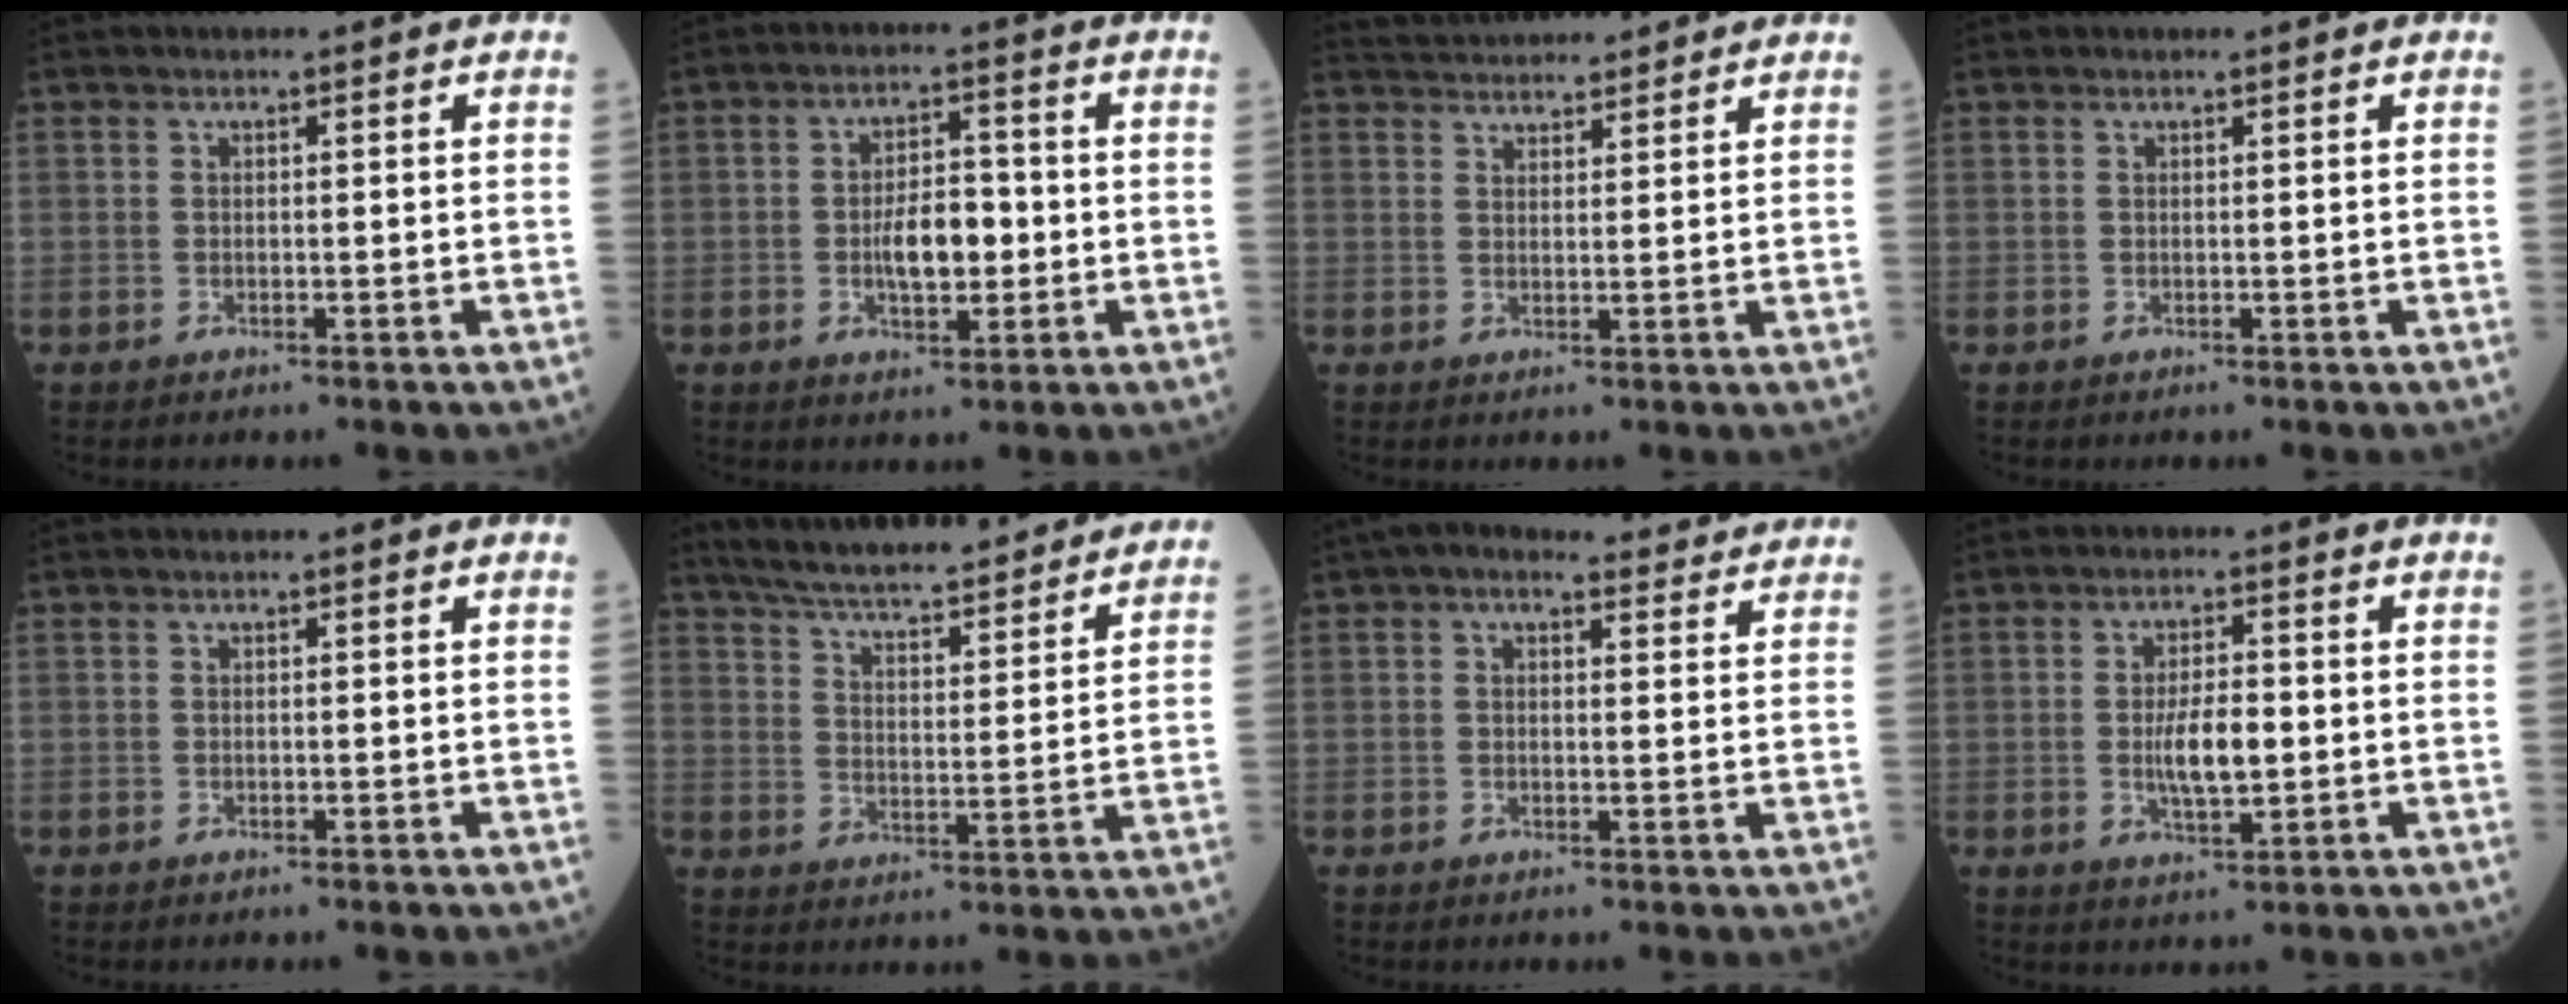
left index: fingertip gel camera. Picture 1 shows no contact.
{"total": 6.4, "force": [-1.0, 2.8, 5.7], "torque": [-0.104, 0.006, -0.016]}
{"total": 8.8, "force": [8.5, 1.6, 1.8], "torque": [-0.029, 0.029, 0.124]}
{"total": 0.0}
{"total": 0.0}
{"total": 24.0, "force": [21.7, 3.1, 9.8], "torque": [-0.155, -0.004, 0.296]}
{"total": 7.3, "force": [6.3, 2.6, 2.8], "torque": [-0.038, 0.031, 0.077]}
{"total": 6.0, "force": [-0.6, 1.9, 5.6], "torque": [-0.109, -0.002, -0.009]}